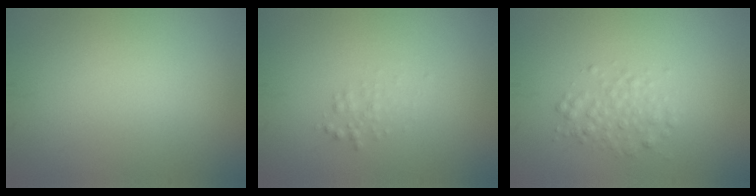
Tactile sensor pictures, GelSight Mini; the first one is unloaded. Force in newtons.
{"total": 1.0, "press": 1.0, "slide": 0.0}
{"total": 2.0, "press": 2.0, "slide": 0.0}